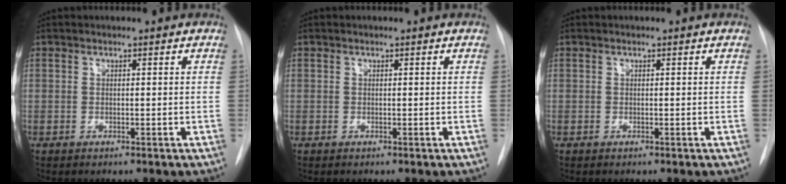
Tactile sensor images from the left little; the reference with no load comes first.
{"total": 0.0}
{"total": 0.0}